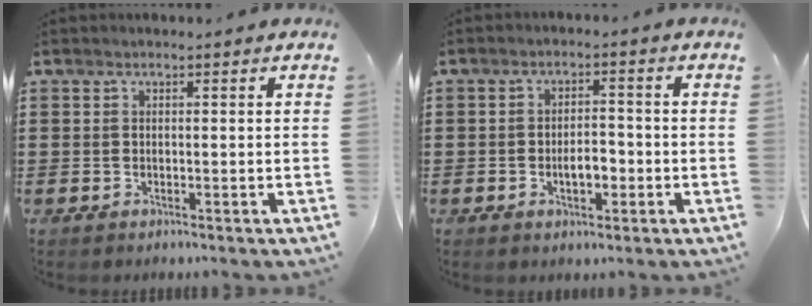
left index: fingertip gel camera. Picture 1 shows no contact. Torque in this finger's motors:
{"motor_torque": [0.13, 0.05, 0.08, 0.06]}